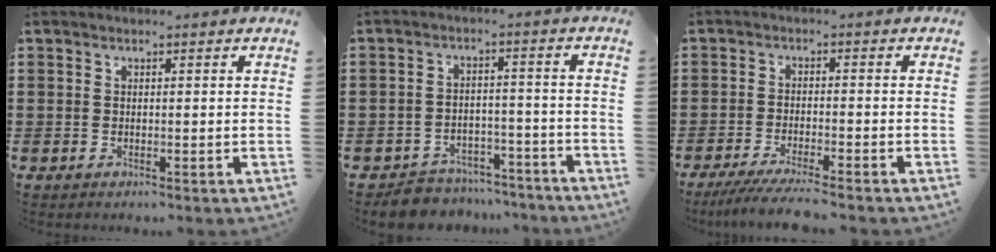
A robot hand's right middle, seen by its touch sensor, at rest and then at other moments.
{"total": 5.3, "force": [-5.2, 1.2, 0.0], "torque": [0.000, 0.017, -0.106]}
{"total": 4.2, "force": [-3.8, -0.1, 1.8], "torque": [-0.043, -0.014, -0.076]}